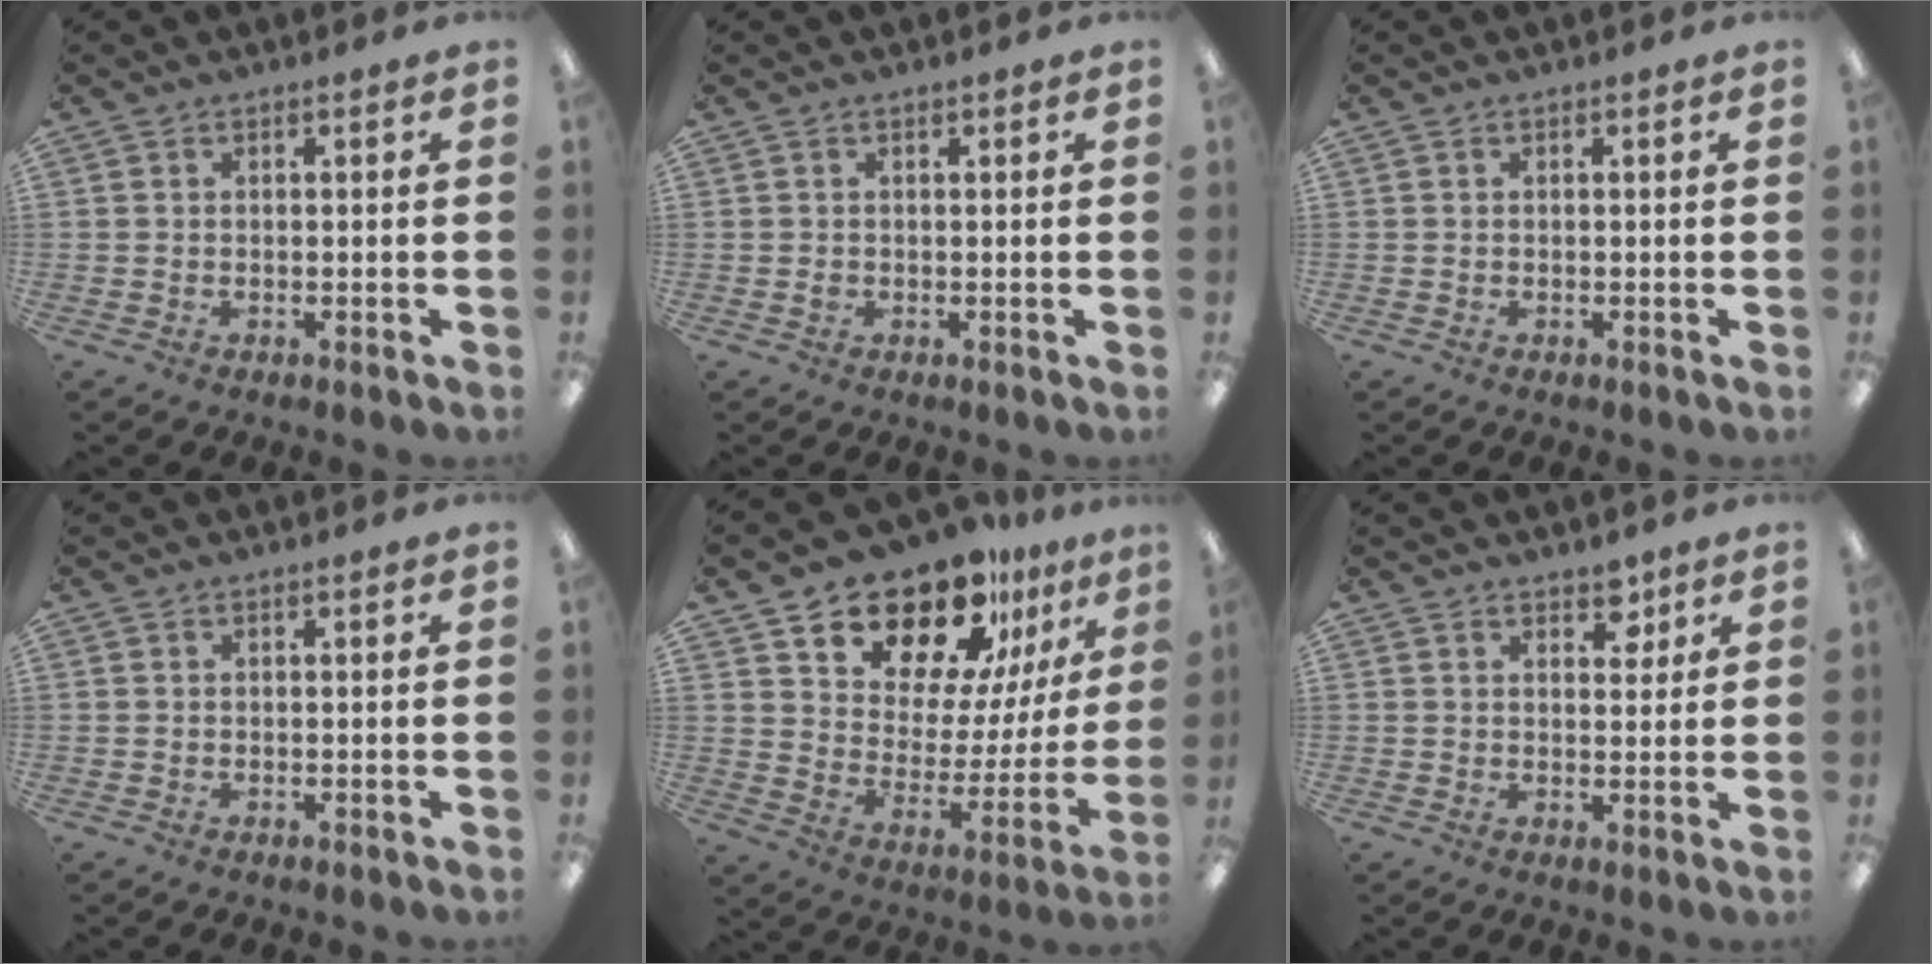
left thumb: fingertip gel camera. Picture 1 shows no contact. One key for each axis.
{"total": 0.8, "fx": 0.0, "fy": 0.6, "fz": 0.4, "tx": -0.009, "ty": 0.003, "tz": -0.002}
{"total": 0.0}
{"total": 0.0}
{"total": 18.6, "fx": 16.3, "fy": 7.0, "fz": 5.7, "tx": -0.105, "ty": -0.133, "tz": 0.290}
{"total": 4.0, "fx": 3.1, "fy": 2.2, "fz": 1.5, "tx": 0.005, "ty": -0.020, "tz": 0.048}